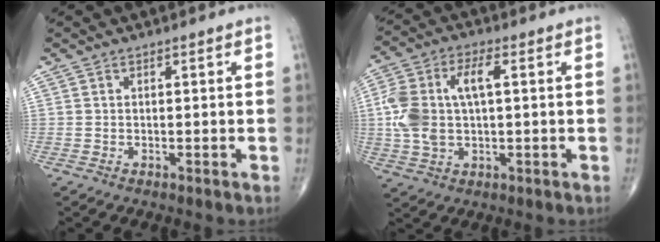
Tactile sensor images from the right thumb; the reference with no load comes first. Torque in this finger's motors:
{"motor_torque": [1.82, 1.98, 0.93, -0.60, 0.45]}